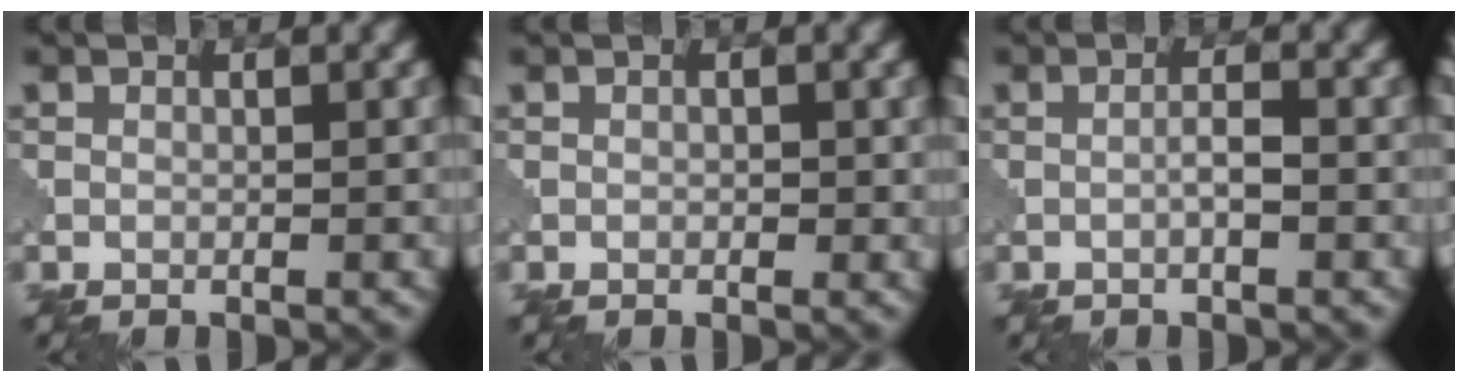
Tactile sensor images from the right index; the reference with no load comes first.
{"total": 0.5, "force": [0.0, 0.4, 0.4], "torque": [-0.004, -0.002, 0.000]}
{"total": 1.4, "force": [-0.4, 0.1, 1.3], "torque": [-0.024, 0.004, -0.009]}